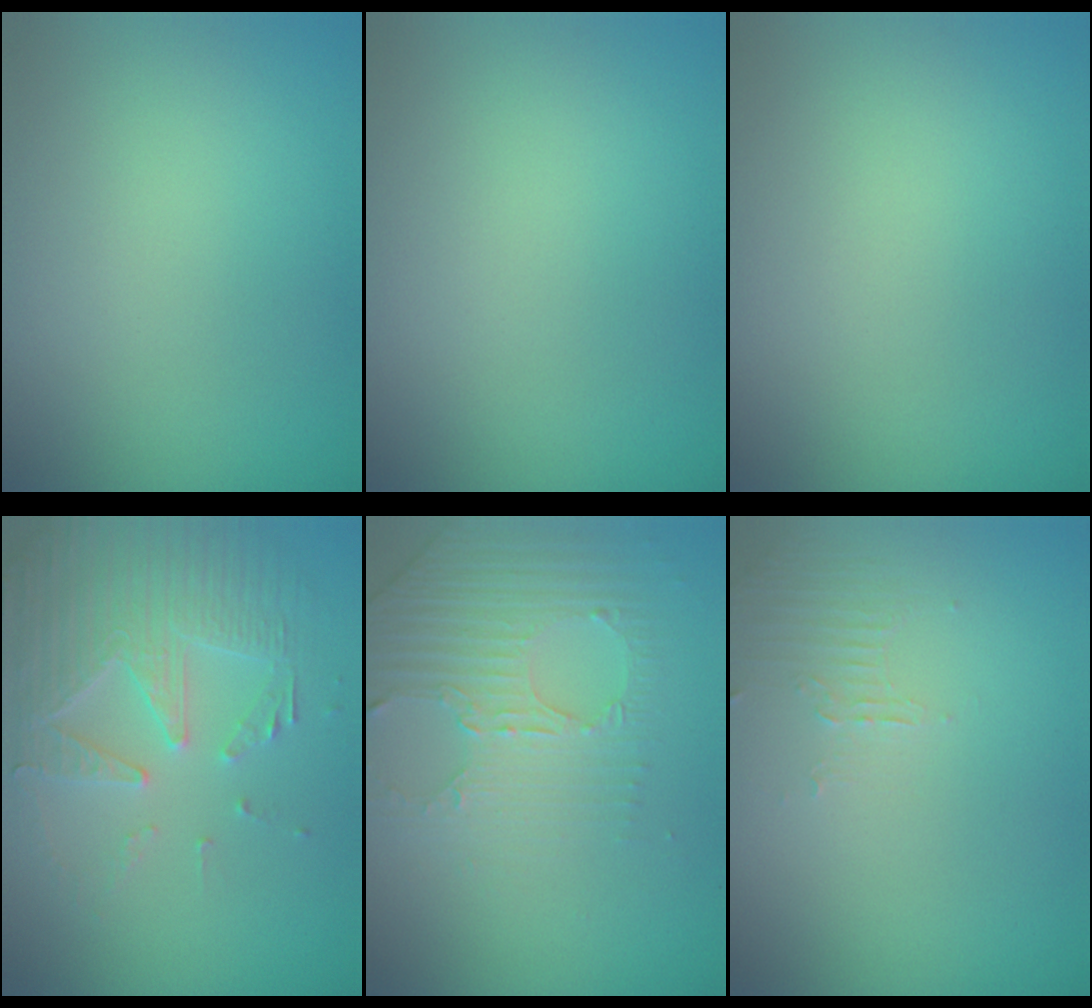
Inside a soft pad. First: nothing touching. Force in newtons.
{"total": 0.0}
{"total": 0.0}
{"total": 5.0, "press": 3.9, "slide": 3.2}
{"total": 4.5, "press": 3.0, "slide": 3.4}
{"total": 1.1, "press": 0.2, "slide": 1.0}